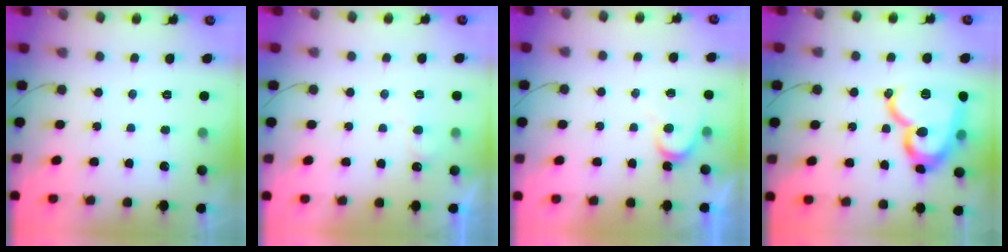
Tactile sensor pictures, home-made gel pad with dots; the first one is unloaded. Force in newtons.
{"total": 5.5, "press": 5.5, "slide": 0.6}
{"total": 5.8, "press": 5.8, "slide": 0.4}
{"total": 19.8, "press": 19.7, "slide": 2.0}